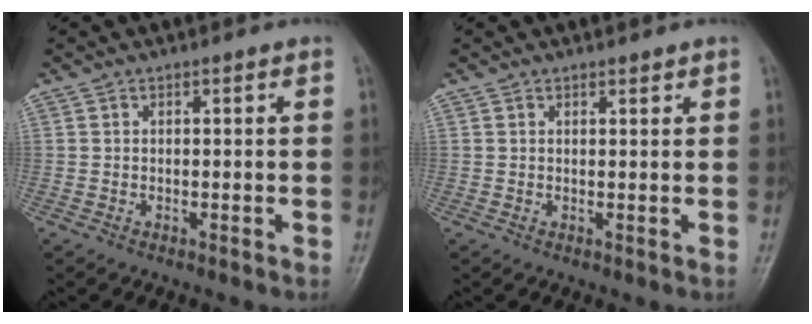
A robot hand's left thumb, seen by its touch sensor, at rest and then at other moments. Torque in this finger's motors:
{"motor_torque": [-0.24, -0.17, -0.11, 0.14, 0.00]}